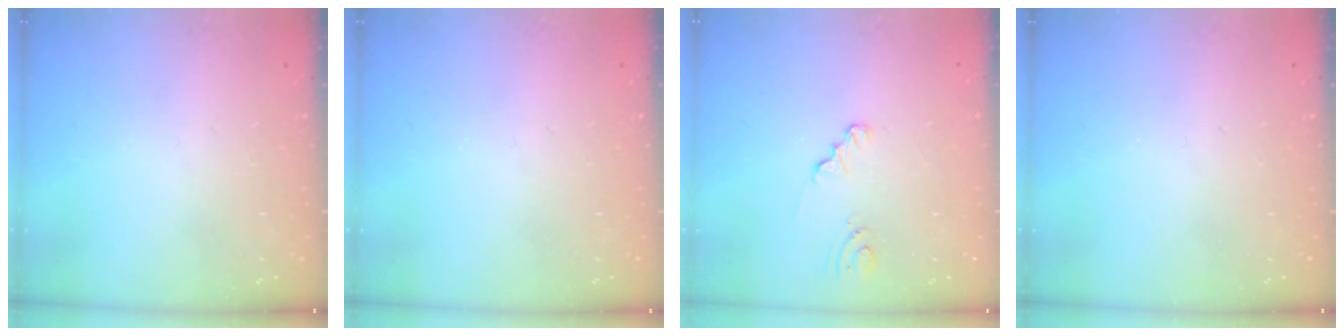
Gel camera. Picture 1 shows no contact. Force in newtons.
{"total": 0.0}
{"total": 1.9, "press": 1.9, "slide": 0.3}
{"total": 0.0}